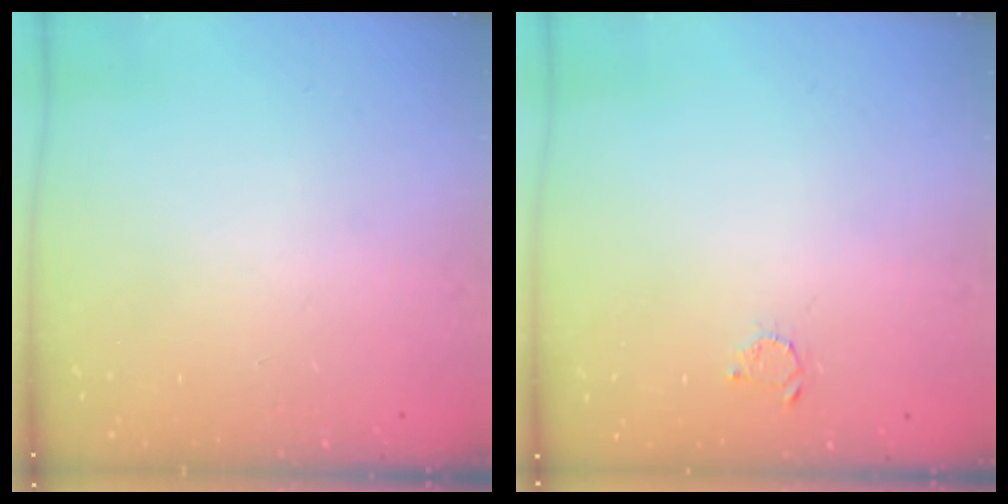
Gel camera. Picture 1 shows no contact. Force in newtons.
{"total": 2.1, "press": 2.1, "slide": 0.3}